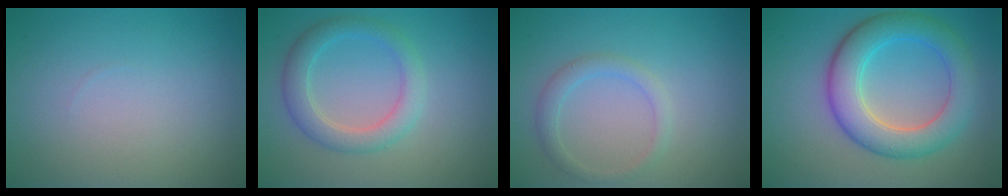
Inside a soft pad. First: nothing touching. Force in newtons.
{"total": 3.4, "press": 3.4, "slide": 0.2}
{"total": 1.8, "press": 1.8, "slide": 0.1}
{"total": 6.6, "press": 6.5, "slide": 0.2}